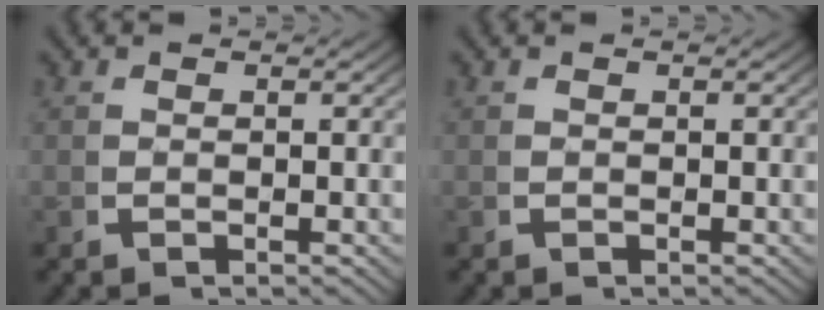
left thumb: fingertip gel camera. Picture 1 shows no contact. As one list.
[{"total": 0.0}]